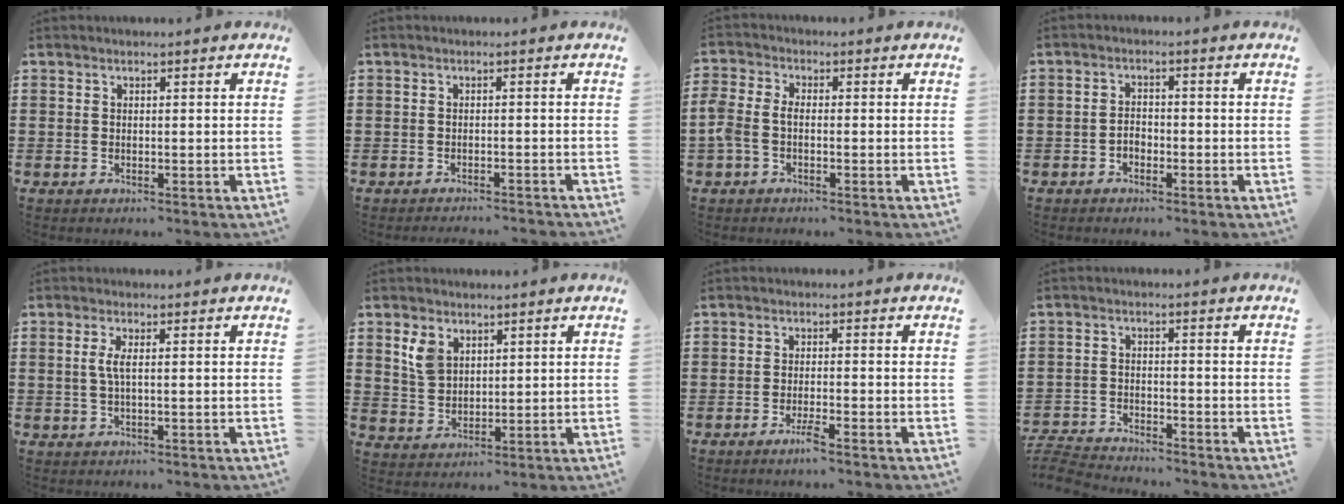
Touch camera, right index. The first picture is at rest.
{"total": 1.4, "force": [-1.4, -0.1, -0.1], "torque": [-0.002, 0.001, -0.029]}
{"total": 2.9, "force": [-1.1, 1.7, 2.0], "torque": [-0.059, -0.004, -0.028]}
{"total": 1.9, "force": [-0.9, 1.3, 1.0], "torque": [-0.022, 0.003, -0.019]}
{"total": 2.5, "force": [0.1, 0.4, 2.5], "torque": [-0.055, -0.004, -0.003]}
{"total": 4.7, "force": [2.5, 3.2, 2.2], "torque": [-0.055, 0.012, 0.048]}
{"total": 2.7, "force": [-1.8, 0.1, 2.0], "torque": [-0.040, -0.006, -0.033]}
{"total": 4.0, "force": [-4.0, 0.3, 0.3], "torque": [-0.025, -0.007, -0.088]}